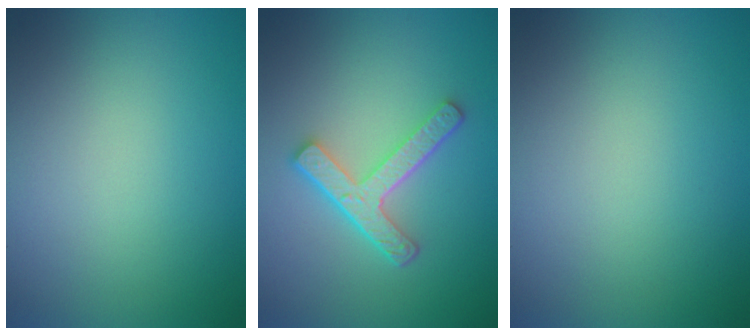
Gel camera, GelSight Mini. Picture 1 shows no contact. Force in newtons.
{"total": 4.5, "press": 3.3, "slide": 3.1}
{"total": 0.0}